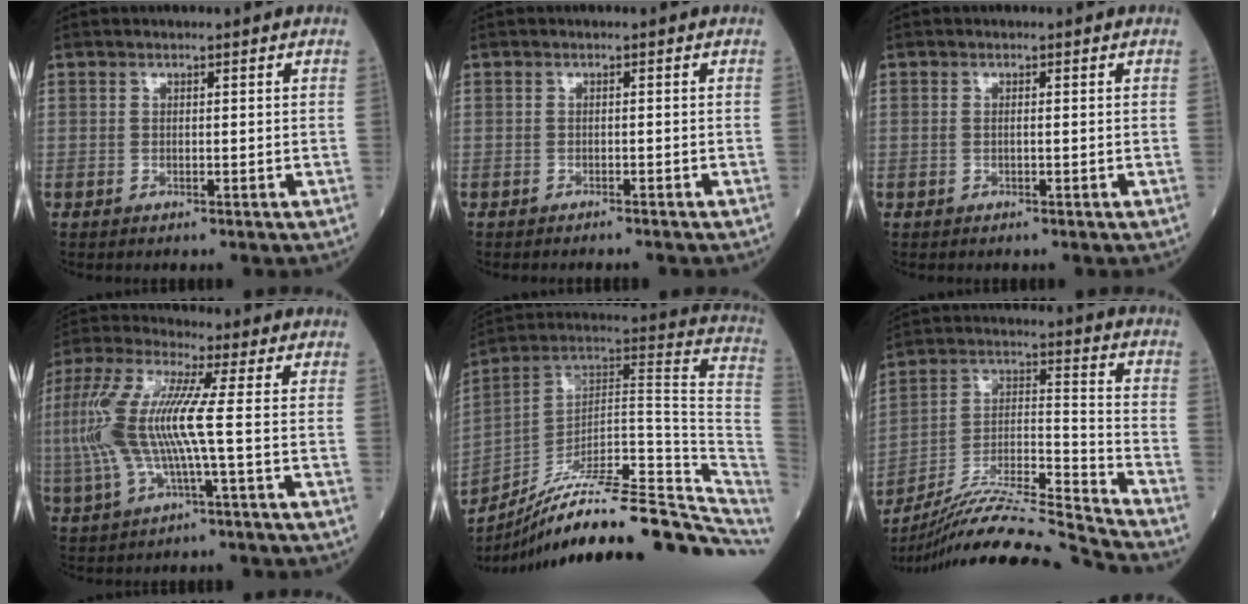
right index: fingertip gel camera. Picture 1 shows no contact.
{"total": 1.7, "force": [-1.6, -0.1, 0.3], "torque": [-0.004, 0.000, -0.021]}
{"total": 0.5, "force": [0.0, 0.0, 0.5], "torque": [-0.014, 0.000, -0.001]}
{"total": 12.8, "force": [-0.5, 1.3, 12.7], "torque": [-0.293, 0.018, -0.017]}
{"total": 27.5, "force": [-21.1, 4.8, 17.0], "torque": [-0.156, 0.038, -0.315]}
{"total": 20.9, "force": [-19.7, -2.2, 6.6], "torque": [-0.138, -0.002, -0.335]}